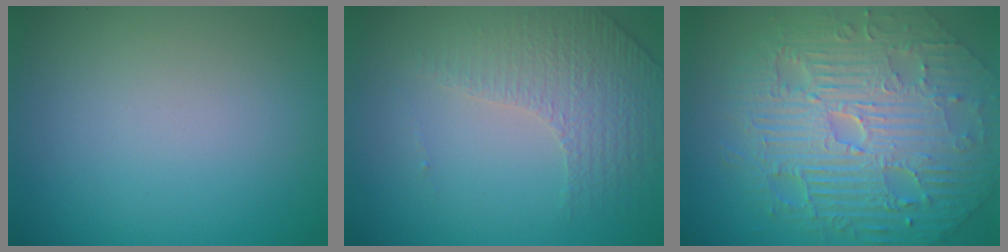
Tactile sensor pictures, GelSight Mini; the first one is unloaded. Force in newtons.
{"total": 4.4, "press": 2.8, "slide": 3.3}
{"total": 11.0, "press": 7.1, "slide": 8.4}